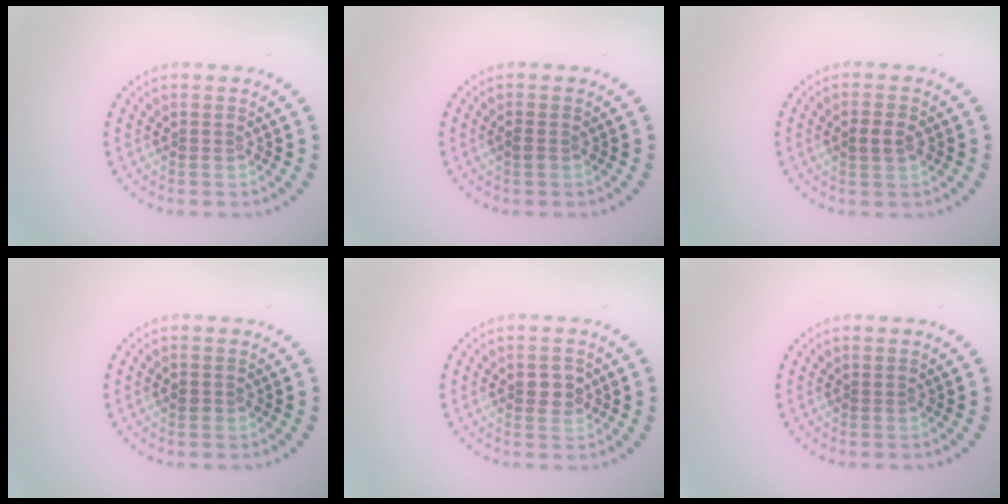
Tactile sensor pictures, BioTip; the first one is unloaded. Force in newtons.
{"total": 0.7, "press": 0.7, "slide": 0.3}
{"total": 2.0, "press": 2.0, "slide": 0.1}
{"total": 0.8, "press": 0.8, "slide": 0.3}
{"total": 1.7, "press": 1.7, "slide": 0.2}
{"total": 0.0}